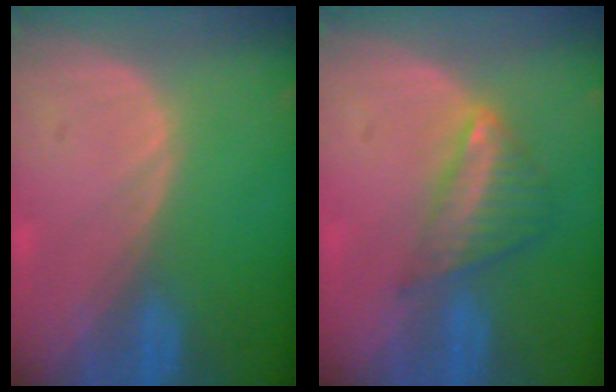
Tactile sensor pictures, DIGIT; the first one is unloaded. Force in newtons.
{"total": 6.1, "press": 5.3, "slide": 3.0}